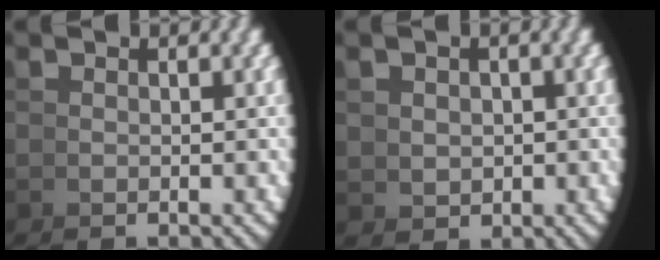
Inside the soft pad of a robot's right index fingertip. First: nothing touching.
{"total": 1.3, "force": [0.7, 1.0, 0.5], "torque": [0.006, 0.000, 0.023]}